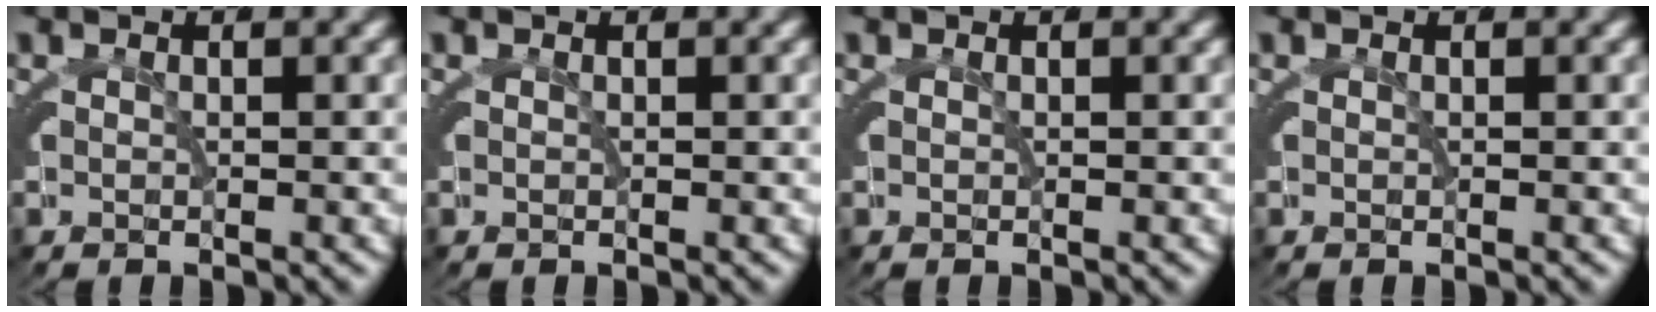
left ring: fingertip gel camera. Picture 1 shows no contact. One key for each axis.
{"total": 0.0}
{"total": 0.0}
{"total": 0.0}